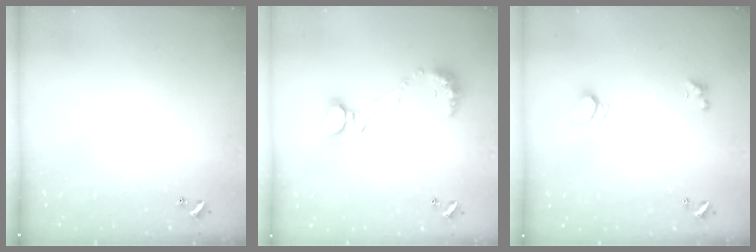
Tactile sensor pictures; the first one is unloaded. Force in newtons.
{"total": 10.0, "press": 10.0, "slide": 0.9}
{"total": 2.5, "press": 2.4, "slide": 0.6}